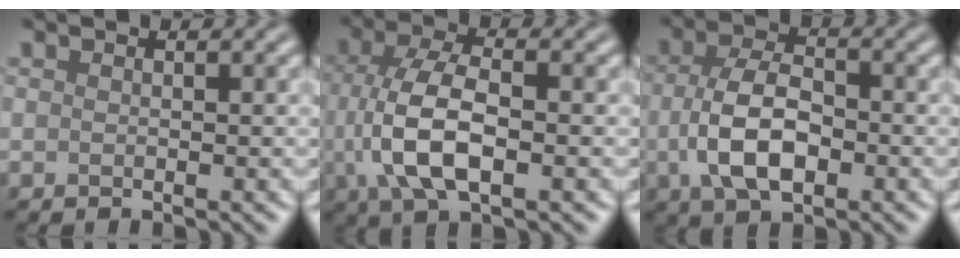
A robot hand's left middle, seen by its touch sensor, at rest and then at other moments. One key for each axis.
{"total": 7.1, "fx": -0.8, "fy": 3.3, "fz": 6.2, "tx": -0.135, "ty": 0.003, "tz": -0.018}
{"total": 6.1, "fx": -1.3, "fy": 3.2, "fz": 5.0, "tx": -0.103, "ty": 0.001, "tz": -0.026}